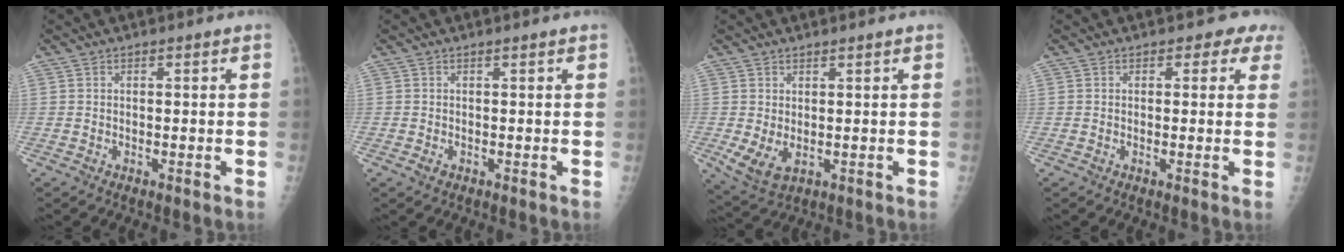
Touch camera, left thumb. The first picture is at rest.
{"total": 1.0, "force": [0.0, 0.6, 0.8], "torque": [-0.013, 0.006, 0.004]}
{"total": 5.2, "force": [0.4, 2.7, 4.5], "torque": [-0.083, -0.008, 0.022]}
{"total": 2.5, "force": [1.5, 1.8, 1.0], "torque": [0.015, -0.006, 0.005]}